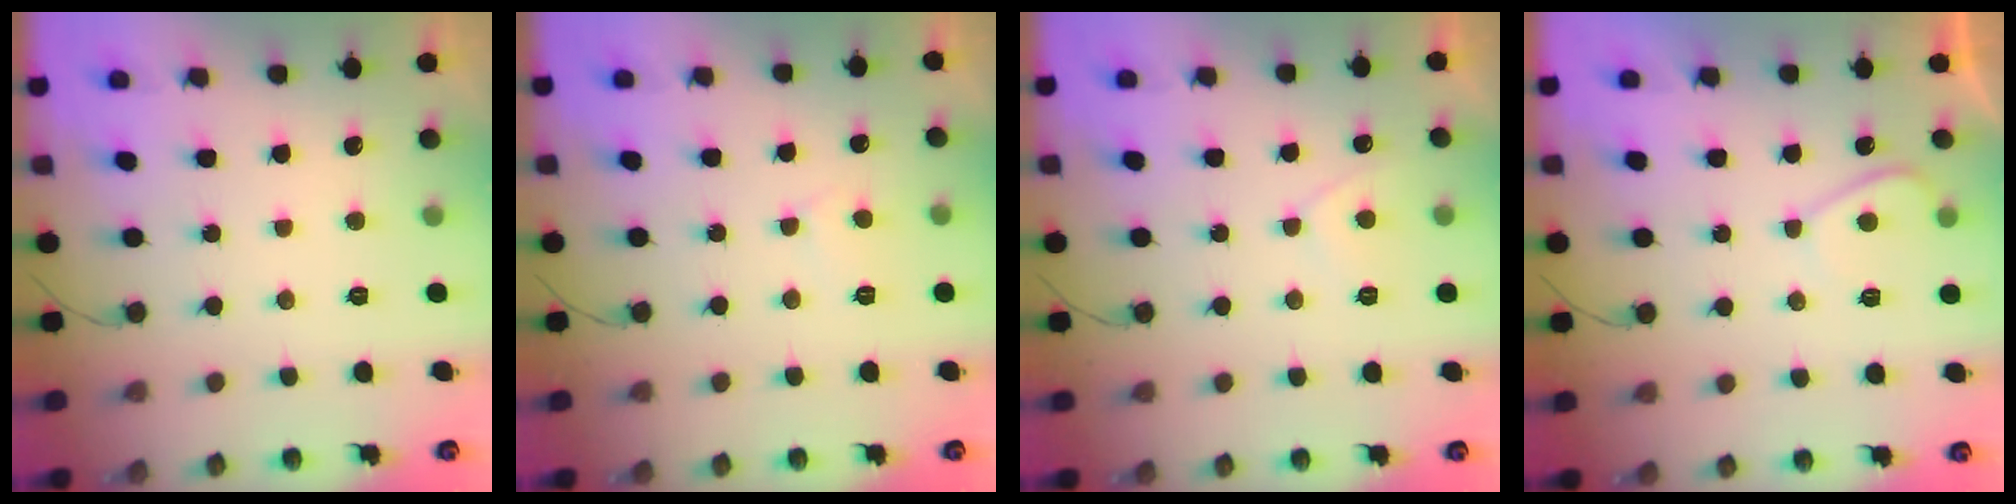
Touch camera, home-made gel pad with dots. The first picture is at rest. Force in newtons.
{"total": 3.1, "press": 3.1, "slide": 0.3}
{"total": 2.2, "press": 2.2, "slide": 0.5}
{"total": 2.5, "press": 2.3, "slide": 0.8}